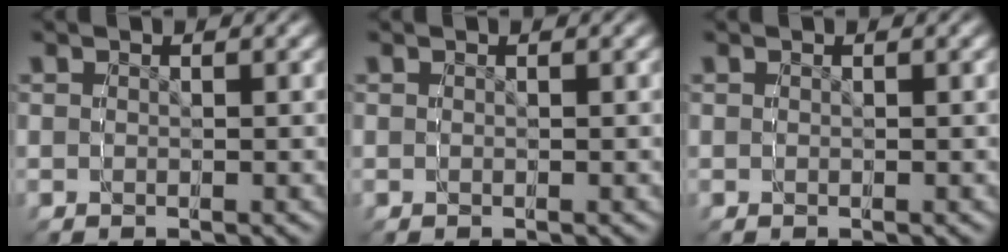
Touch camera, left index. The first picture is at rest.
{"total": 0.0}
{"total": 0.0}